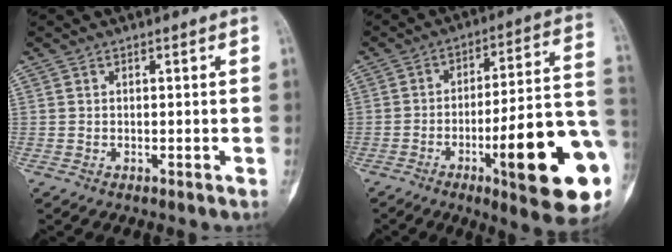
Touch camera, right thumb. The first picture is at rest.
{"total": 23.0, "force": [-7.2, 4.6, 21.3], "torque": [-0.252, 0.019, -0.094]}